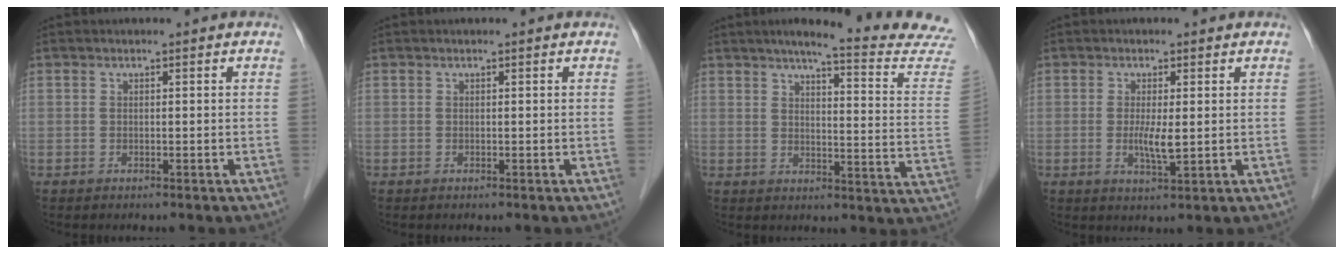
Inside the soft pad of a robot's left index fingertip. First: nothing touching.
{"total": 0.0}
{"total": 17.5, "force": [15.8, -0.6, 7.5], "torque": [-0.094, -0.079, 0.174]}
{"total": 3.4, "force": [-0.1, 0.5, 3.3], "torque": [-0.067, -0.010, 0.000]}